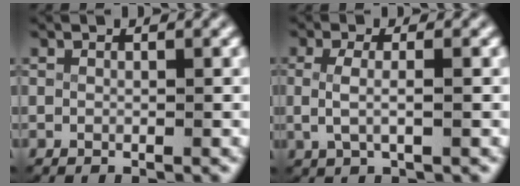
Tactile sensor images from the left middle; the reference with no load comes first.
{"total": 2.6, "force": [-0.1, 1.1, 2.4], "torque": [-0.063, -0.008, 0.005]}